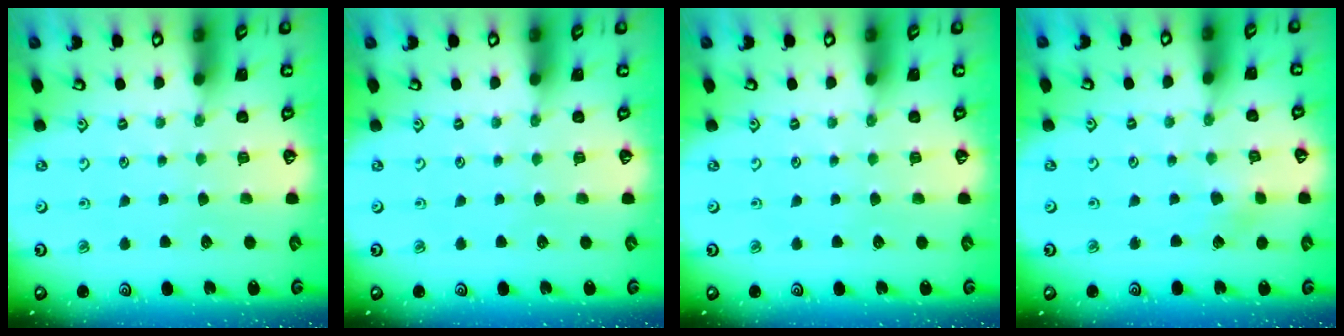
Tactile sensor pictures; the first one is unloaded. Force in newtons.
{"total": 0.0}
{"total": 0.0}
{"total": 2.5, "press": 2.4, "slide": 0.5}